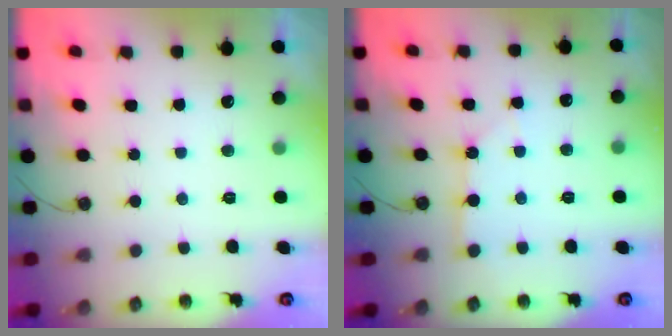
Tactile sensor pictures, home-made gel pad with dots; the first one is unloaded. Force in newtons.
{"total": 2.4, "press": 2.4, "slide": 0.3}